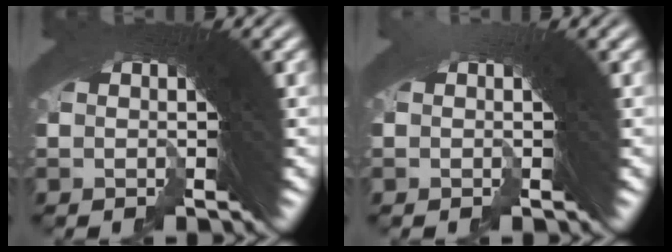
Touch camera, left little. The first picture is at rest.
{"total": 0.0}